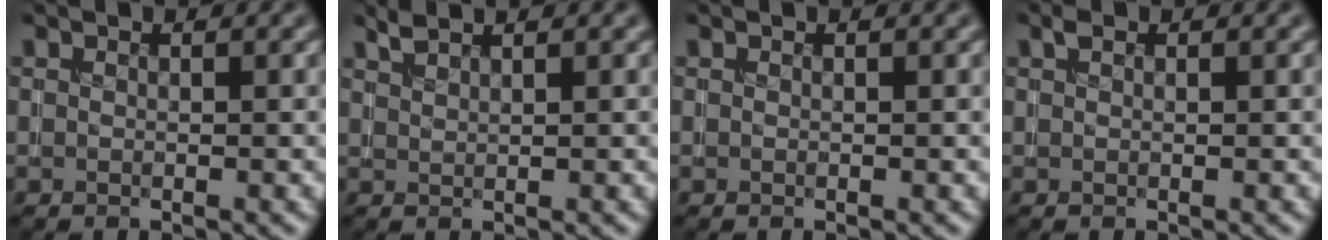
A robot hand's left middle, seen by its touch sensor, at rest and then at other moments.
{"total": 1.4, "force": [1.3, 0.2, 0.6], "torque": [-0.009, 0.003, 0.026]}
{"total": 0.0}
{"total": 0.6, "force": [0.4, 0.3, 0.4], "torque": [-0.007, 0.002, 0.009]}